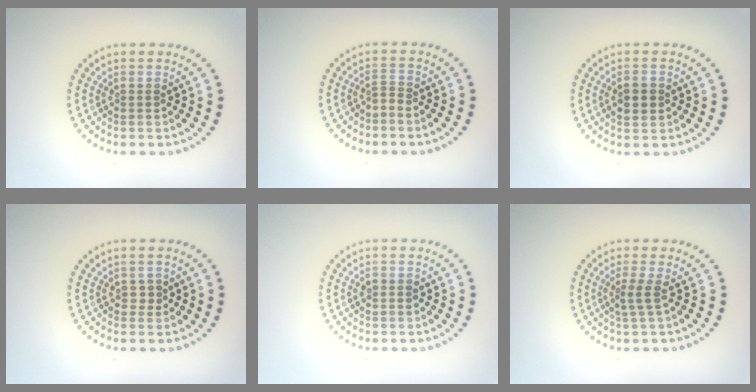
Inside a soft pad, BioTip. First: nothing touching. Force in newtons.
{"total": 0.6, "press": 0.1, "slide": 0.6}
{"total": 2.4, "press": 2.4, "slide": 0.1}
{"total": 0.7, "press": 0.7, "slide": 0.3}
{"total": 1.1, "press": 1.0, "slide": 0.2}
{"total": 1.6, "press": 1.0, "slide": 1.3}